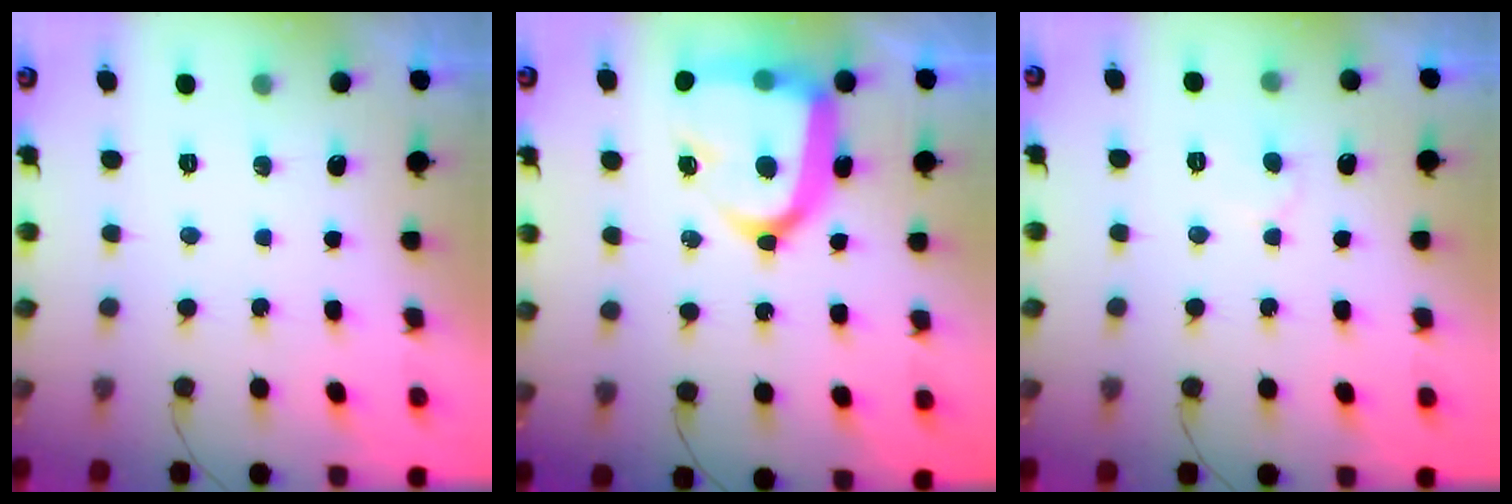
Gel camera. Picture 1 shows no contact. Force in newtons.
{"total": 21.2, "press": 21.1, "slide": 2.2}
{"total": 4.1, "press": 4.1, "slide": 0.3}